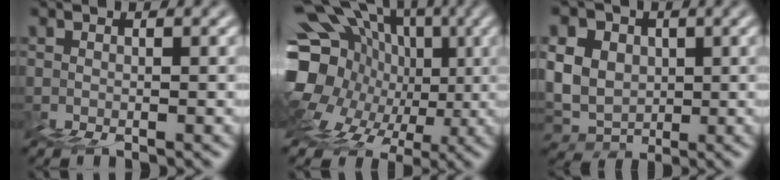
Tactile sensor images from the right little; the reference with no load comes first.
{"total": 16.3, "force": [-0.3, 13.4, 9.3], "torque": [-0.171, 0.020, -0.015]}
{"total": 11.2, "force": [5.0, 9.1, 4.1], "torque": [-0.104, 0.034, 0.090]}